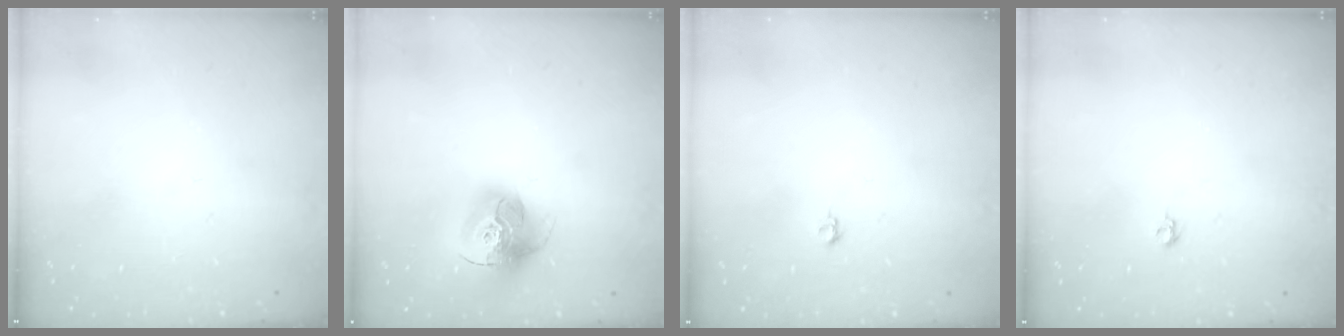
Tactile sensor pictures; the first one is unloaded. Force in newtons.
{"total": 16.0, "press": 16.0, "slide": 1.5}
{"total": 4.0, "press": 3.9, "slide": 0.7}
{"total": 3.7, "press": 3.6, "slide": 0.7}